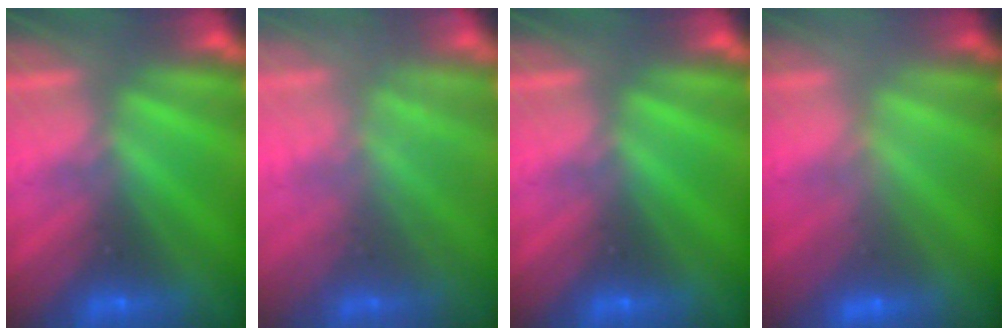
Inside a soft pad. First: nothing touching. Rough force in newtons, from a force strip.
{"total": 2.1}
{"total": 0.0}
{"total": 2.9}